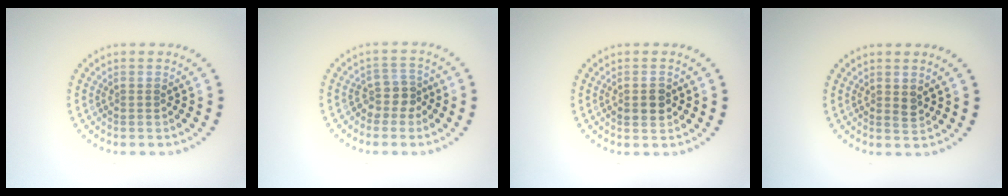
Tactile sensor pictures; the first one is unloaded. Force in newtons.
{"total": 2.2, "press": 1.7, "slide": 1.4}
{"total": 2.3, "press": 2.3, "slide": 0.1}
{"total": 1.1, "press": 1.0, "slide": 0.3}